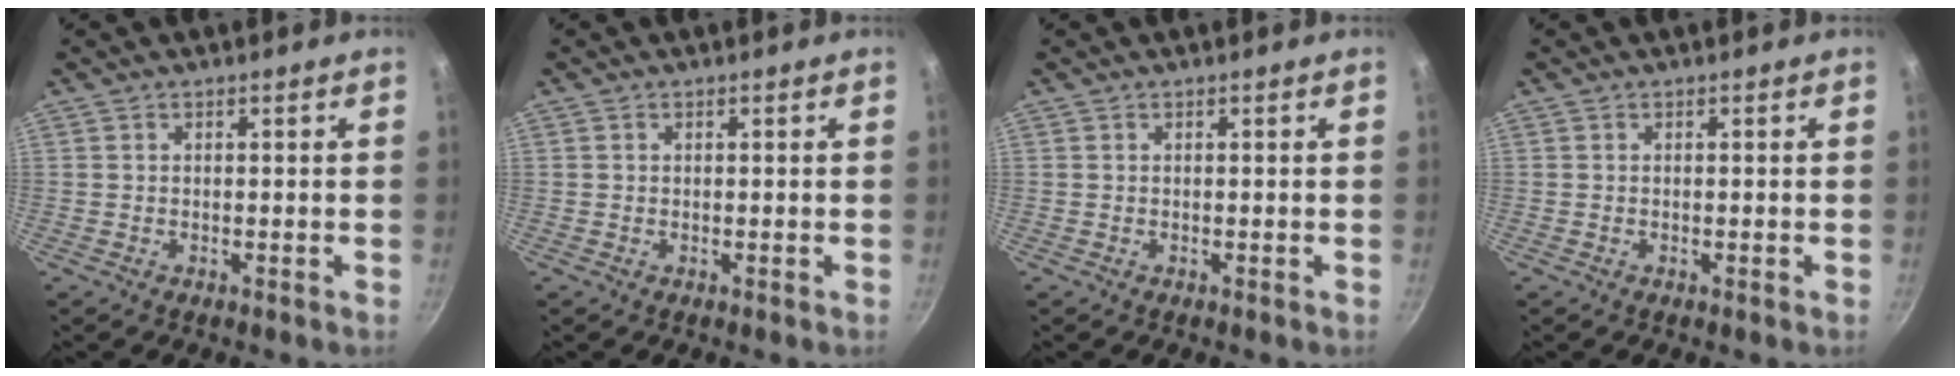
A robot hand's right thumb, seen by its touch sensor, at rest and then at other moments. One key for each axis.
{"total": 0.0}
{"total": 0.0}
{"total": 0.0}